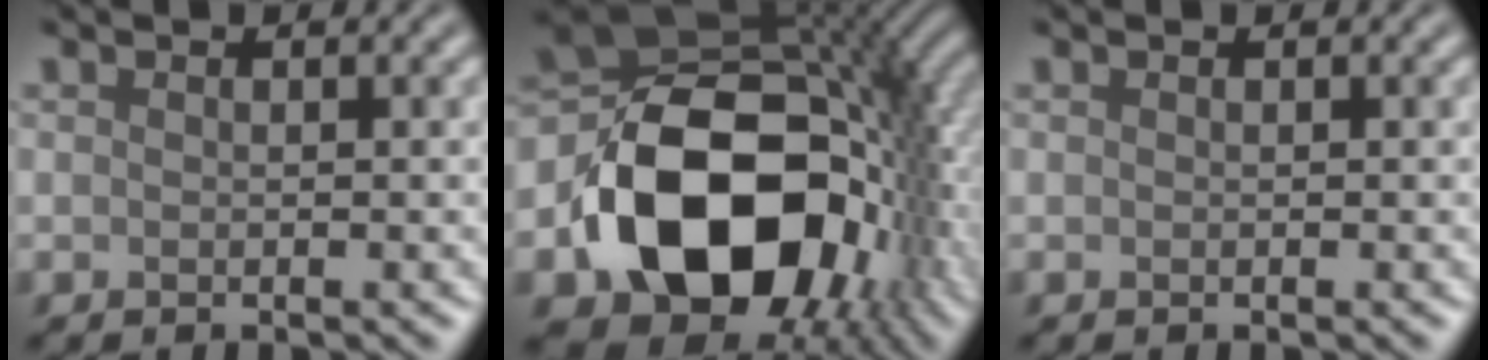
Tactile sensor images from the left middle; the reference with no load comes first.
{"total": 17.7, "force": [-3.4, 12.4, 12.2], "torque": [-0.216, -0.023, -0.047]}
{"total": 0.0}